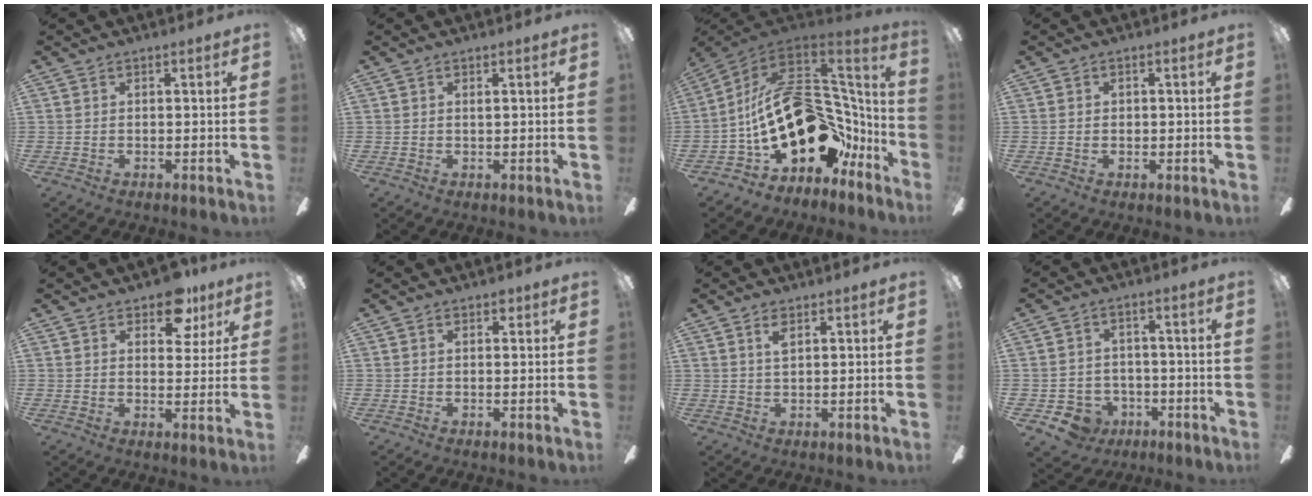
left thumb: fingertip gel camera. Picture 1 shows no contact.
{"total": 0.7, "force": [0.3, 0.1, 0.6], "torque": [-0.005, 0.000, 0.003]}
{"total": 28.4, "force": [-0.3, 17.9, 22.1], "torque": [-0.406, -0.014, 0.029]}
{"total": 1.4, "force": [-0.2, 0.9, 1.0], "torque": [-0.018, 0.004, -0.004]}
{"total": 9.4, "force": [6.0, 5.1, 5.1], "torque": [-0.050, -0.023, 0.101]}
{"total": 1.4, "force": [0.6, 0.8, 1.0], "torque": [-0.013, 0.001, 0.009]}
{"total": 3.0, "force": [1.7, 1.3, 2.2], "torque": [-0.040, 0.001, 0.027]}
{"total": 6.7, "force": [-3.6, 5.3, 1.9], "torque": [-0.059, 0.022, -0.068]}